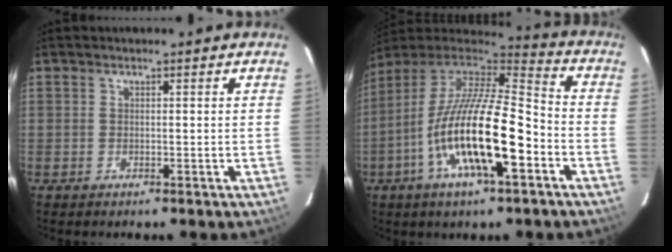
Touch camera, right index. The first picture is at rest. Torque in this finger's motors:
{"motor_torque": [1.67, -0.47, 1.05, 0.21]}